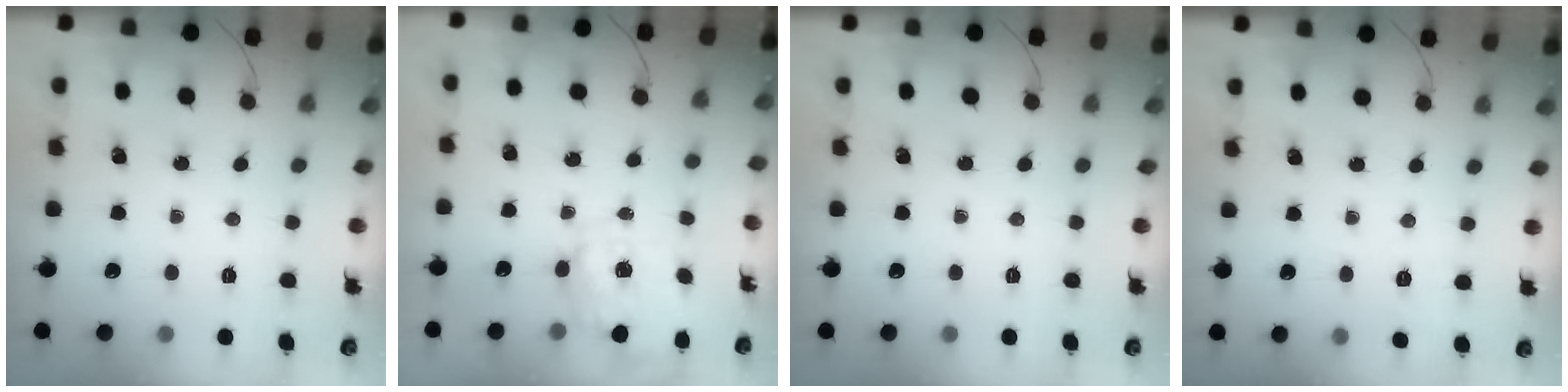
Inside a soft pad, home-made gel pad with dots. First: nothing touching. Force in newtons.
{"total": 2.9, "press": 2.7, "slide": 0.9}
{"total": 0.0}
{"total": 1.9, "press": 0.8, "slide": 1.7}